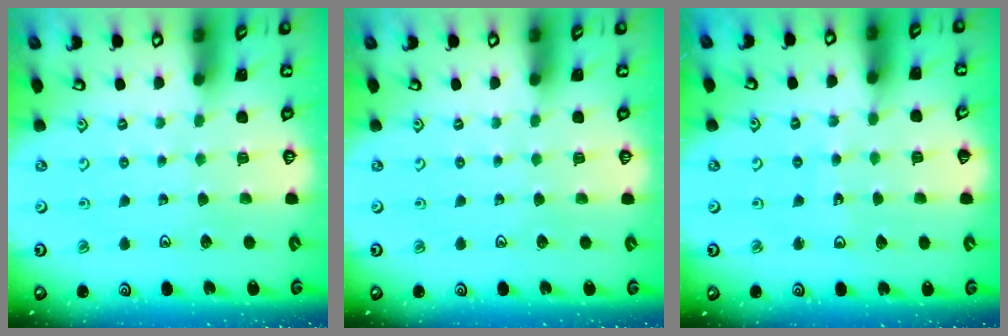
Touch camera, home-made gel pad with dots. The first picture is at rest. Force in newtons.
{"total": 0.0}
{"total": 5.6, "press": 5.6, "slide": 0.7}